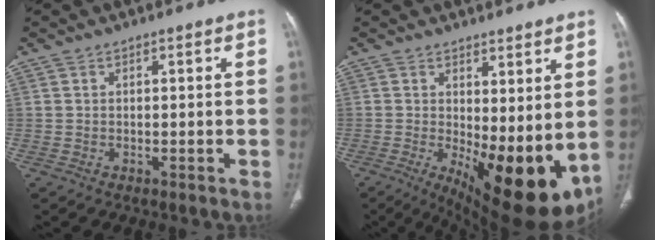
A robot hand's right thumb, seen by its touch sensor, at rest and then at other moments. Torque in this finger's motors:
{"motor_torque": [1.27, 3.73, 0.29, 0.08, 0.49]}